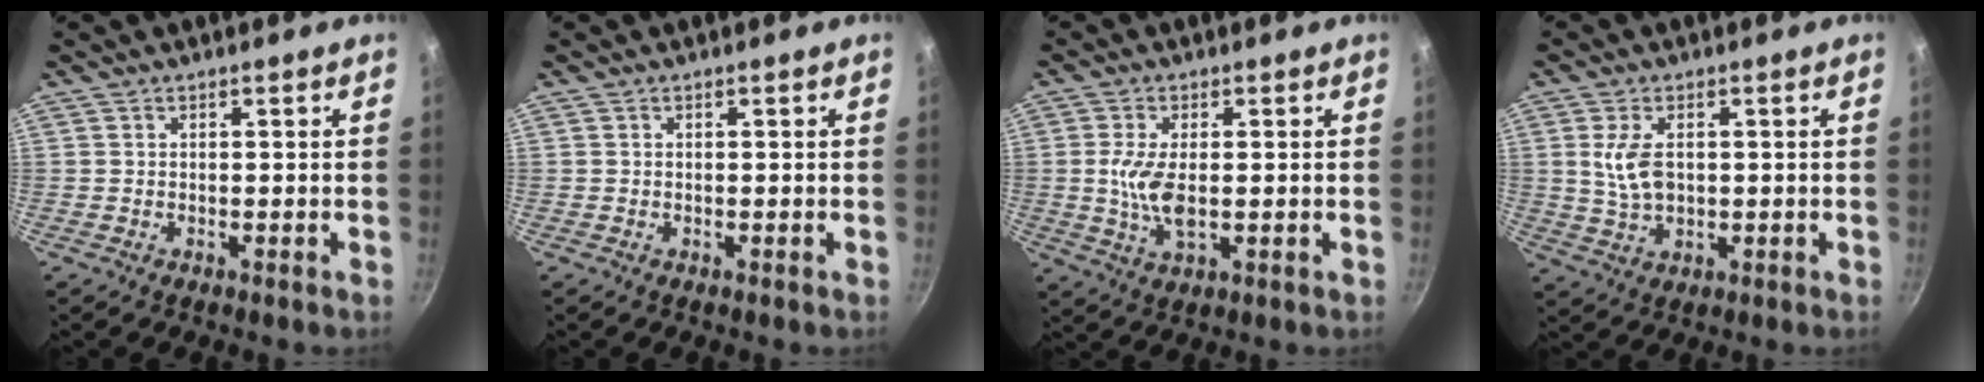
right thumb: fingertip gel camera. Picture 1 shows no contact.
{"total": 0.0}
{"total": 7.0, "force": [-0.1, 3.1, 6.2], "torque": [-0.130, -0.007, -0.001]}
{"total": 6.5, "force": [0.9, 3.9, 5.1], "torque": [-0.096, -0.004, 0.020]}